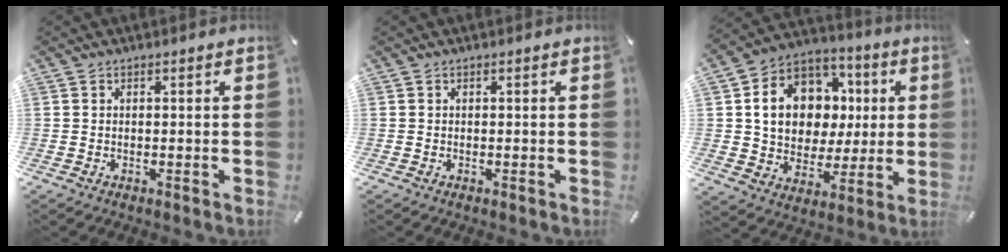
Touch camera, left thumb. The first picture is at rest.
{"total": 0.0}
{"total": 14.8, "force": [1.9, 12.5, 7.8], "torque": [-0.136, -0.004, 0.043]}